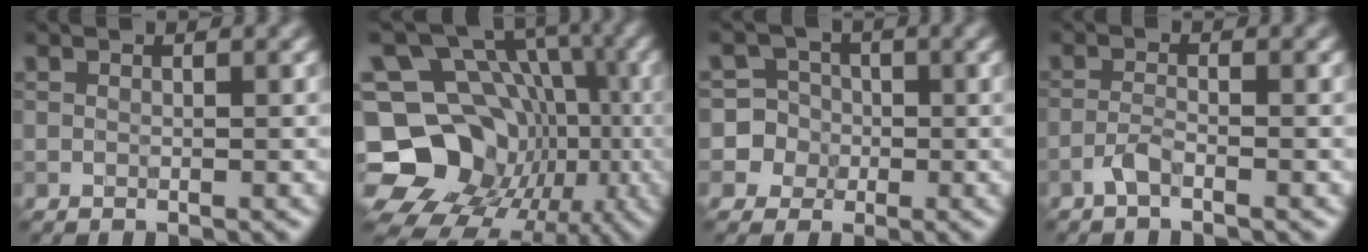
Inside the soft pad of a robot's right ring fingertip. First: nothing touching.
{"total": 18.5, "force": [-6.1, 15.3, 8.5], "torque": [-0.150, -0.004, -0.104]}
{"total": 5.5, "force": [-1.0, 5.4, 0.5], "torque": [0.014, 0.015, -0.028]}
{"total": 1.5, "force": [-1.0, 0.3, 1.1], "torque": [-0.023, 0.004, -0.025]}